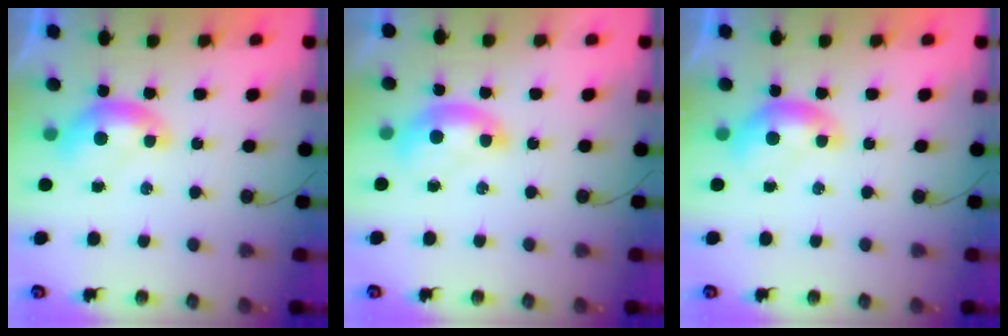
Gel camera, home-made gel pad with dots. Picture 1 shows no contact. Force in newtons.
{"total": 1.7, "press": 1.6, "slide": 0.3}
{"total": 0.0}